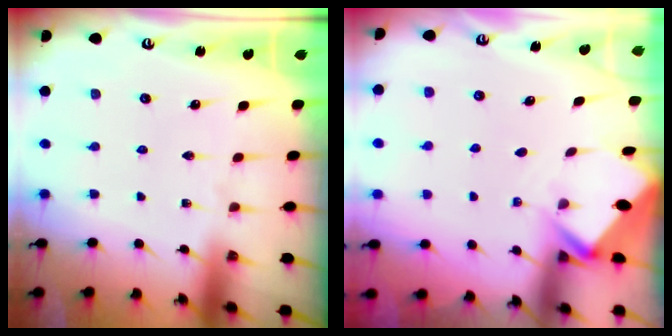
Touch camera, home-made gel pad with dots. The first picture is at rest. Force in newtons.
{"total": 2.0, "press": 2.0, "slide": 0.2}